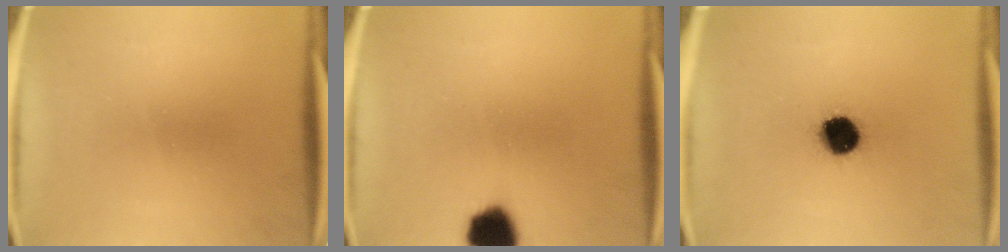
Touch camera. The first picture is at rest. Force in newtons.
{"total": 9.8}
{"total": 10.6}